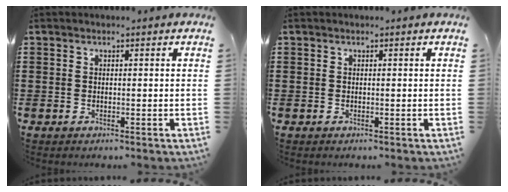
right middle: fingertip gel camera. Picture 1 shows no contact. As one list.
[{"total": 0.0}]